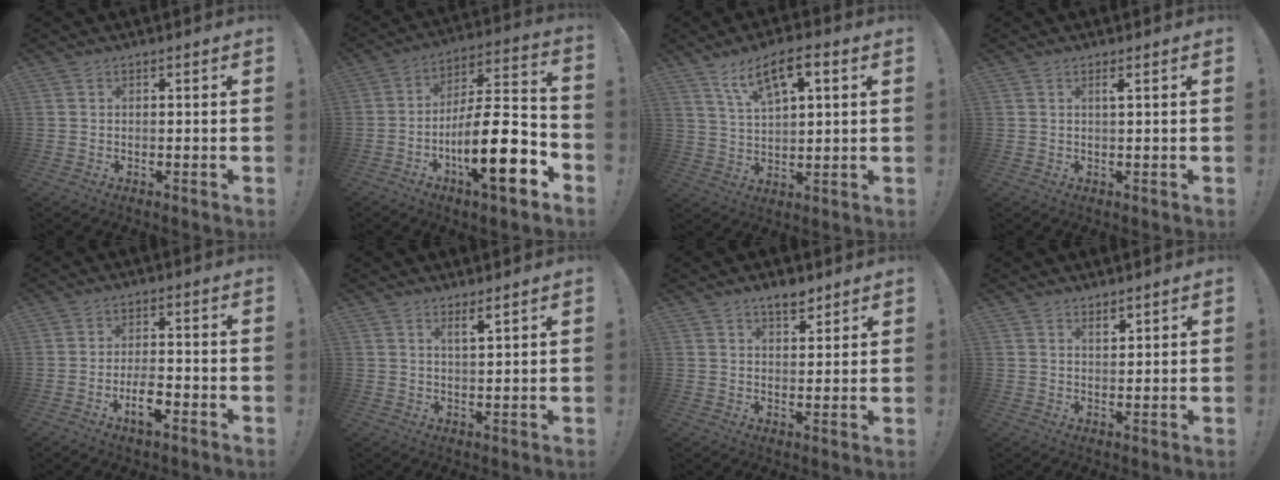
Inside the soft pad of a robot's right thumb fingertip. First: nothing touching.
{"total": 20.7, "force": [-7.7, 5.3, 18.5], "torque": [-0.312, 0.024, -0.128]}
{"total": 10.2, "force": [5.4, 3.9, 7.8], "torque": [-0.134, -0.012, 0.096]}
{"total": 1.4, "force": [0.7, -0.2, 1.2], "torque": [-0.017, -0.003, 0.008]}
{"total": 6.7, "force": [-3.4, 2.5, 5.2], "torque": [-0.097, 0.009, -0.059]}
{"total": 3.4, "force": [2.4, 0.2, 2.3], "torque": [-0.033, -0.015, 0.038]}
{"total": 5.2, "force": [4.1, 2.0, 2.4], "torque": [-0.024, -0.025, 0.070]}
{"total": 2.6, "force": [2.2, 1.1, 1.0], "torque": [0.000, -0.018, 0.035]}